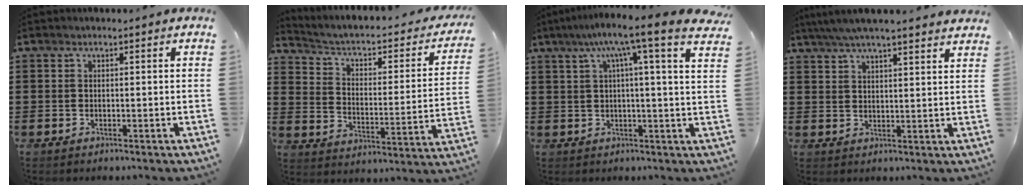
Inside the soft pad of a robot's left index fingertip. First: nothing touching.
{"total": 3.0, "force": [1.7, 1.3, 2.2], "torque": [-0.055, -0.022, 0.017]}
{"total": 8.7, "force": [4.8, -0.3, 7.2], "torque": [-0.137, -0.022, 0.071]}
{"total": 4.9, "force": [4.4, -0.1, 2.1], "torque": [-0.053, -0.012, 0.078]}